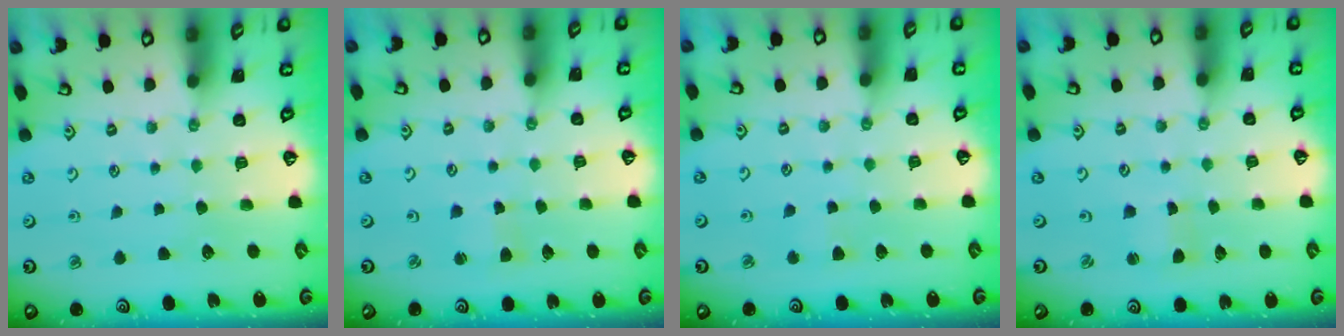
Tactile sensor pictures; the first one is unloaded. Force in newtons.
{"total": 2.5, "press": 2.5, "slide": 0.2}
{"total": 2.9, "press": 2.9, "slide": 0.4}
{"total": 1.1, "press": 1.1, "slide": 0.1}